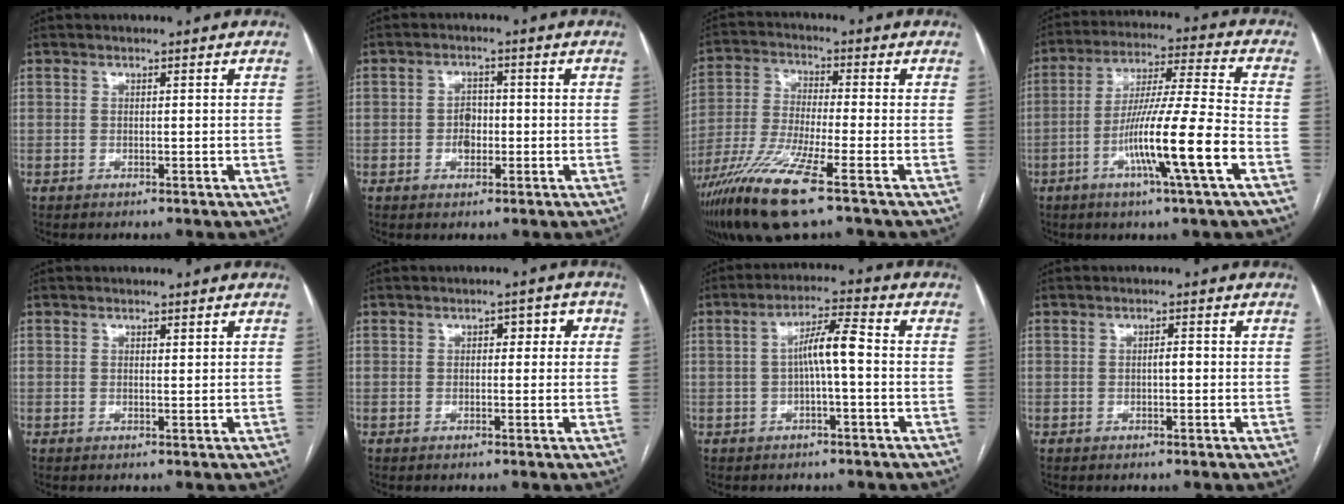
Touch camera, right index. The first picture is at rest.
{"total": 3.0, "force": [-0.6, 2.1, 2.0], "torque": [-0.030, 0.007, -0.011]}
{"total": 13.0, "force": [-7.6, 0.4, 10.5], "torque": [-0.216, -0.031, -0.145]}
{"total": 14.4, "force": [-5.4, -1.2, 13.3], "torque": [-0.240, -0.008, -0.099]}
{"total": 0.6, "force": [0.4, 0.2, 0.4], "torque": [-0.007, -0.003, 0.005]}
{"total": 3.1, "force": [0.6, 1.8, 2.4], "torque": [-0.024, 0.023, 0.005]}
{"total": 5.9, "force": [-0.3, 0.5, 5.9], "torque": [-0.104, 0.018, -0.005]}
{"total": 1.2, "force": [-0.2, 0.4, 1.2], "torque": [-0.017, 0.003, -0.004]}